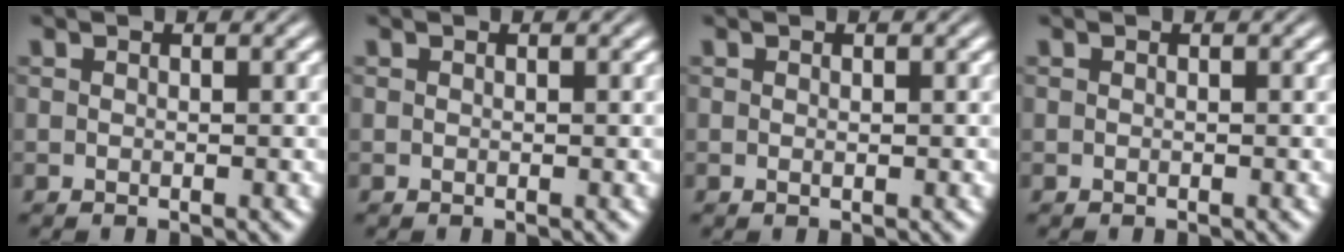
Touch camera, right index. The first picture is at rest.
{"total": 0.0}
{"total": 0.0}
{"total": 0.0}